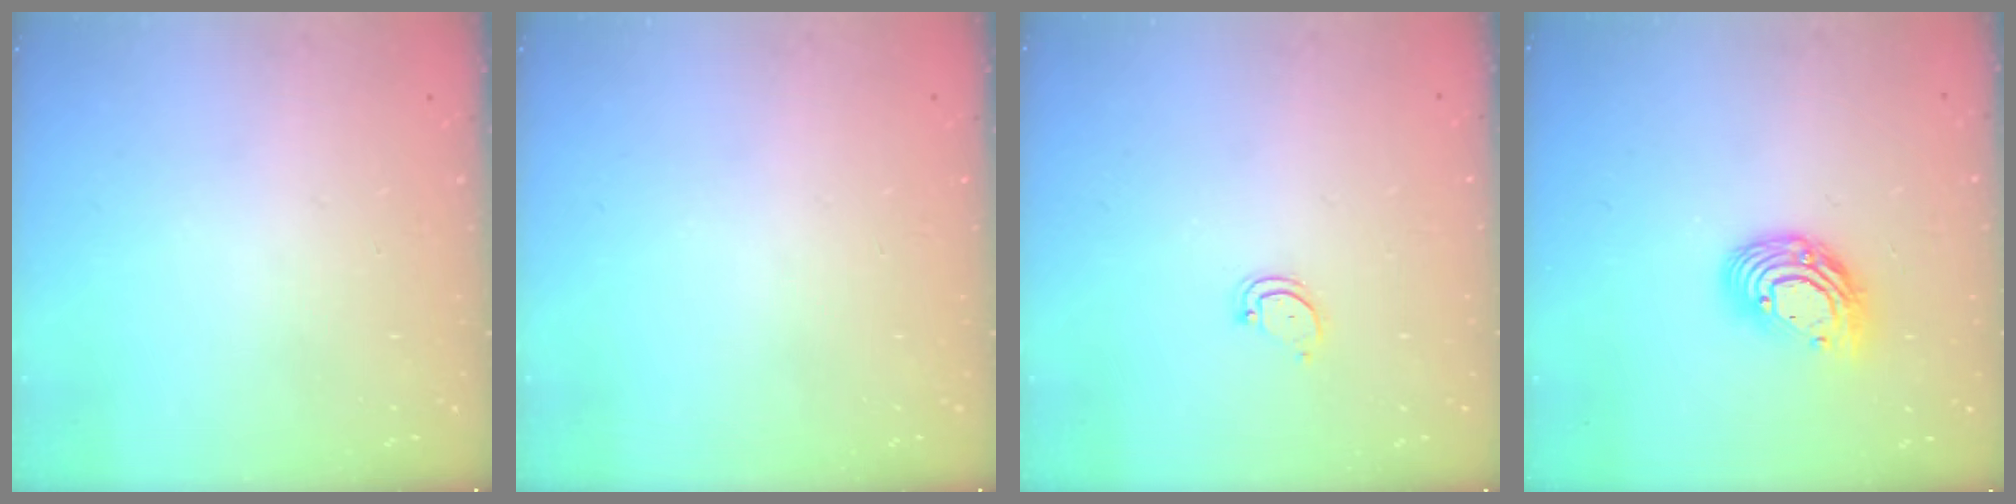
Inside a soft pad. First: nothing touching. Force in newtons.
{"total": 0.0}
{"total": 2.8, "press": 2.8, "slide": 0.2}
{"total": 11.6, "press": 11.5, "slide": 1.2}